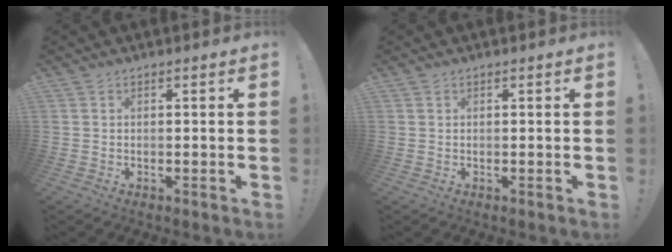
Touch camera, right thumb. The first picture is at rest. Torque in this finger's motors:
{"motor_torque": [-0.09, 0.01, 0.07, -0.14, -0.02]}